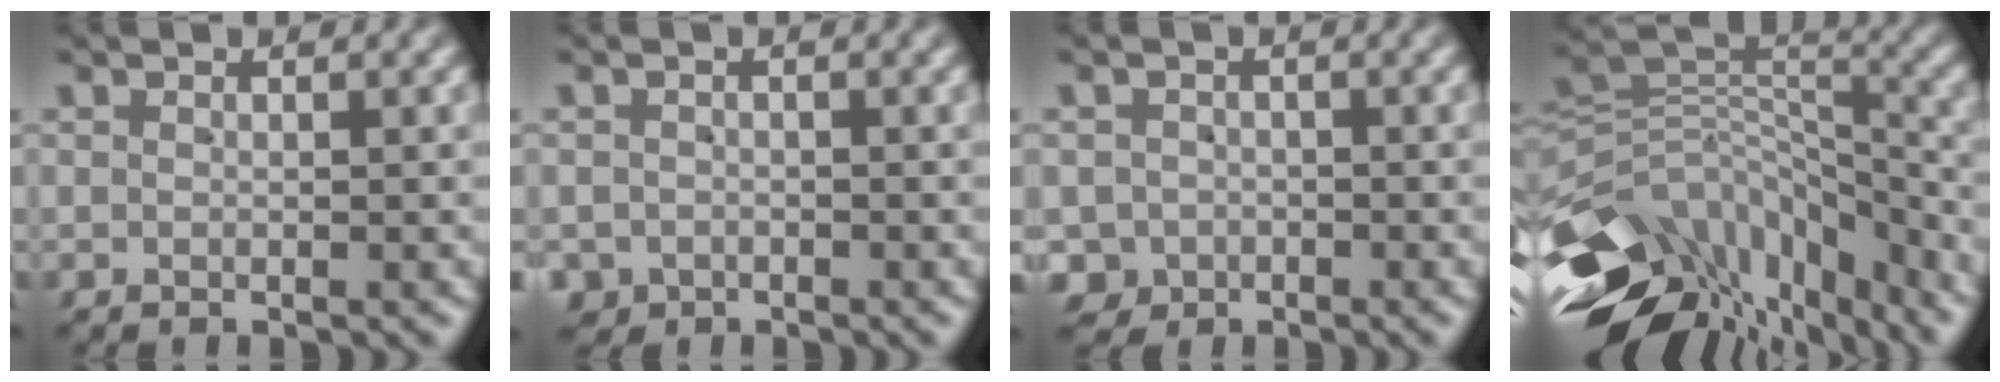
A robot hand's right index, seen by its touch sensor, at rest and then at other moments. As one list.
[{"total": 3.3, "force": [-2.2, 2.4, 0.0], "torque": [0.001, -0.024, -0.032]}, {"total": 6.2, "force": [-3.0, 5.3, 1.2], "torque": [-0.021, -0.032, -0.044]}, {"total": 15.0, "force": [-6.8, 9.4, 9.6], "torque": [-0.141, -0.040, -0.096]}]